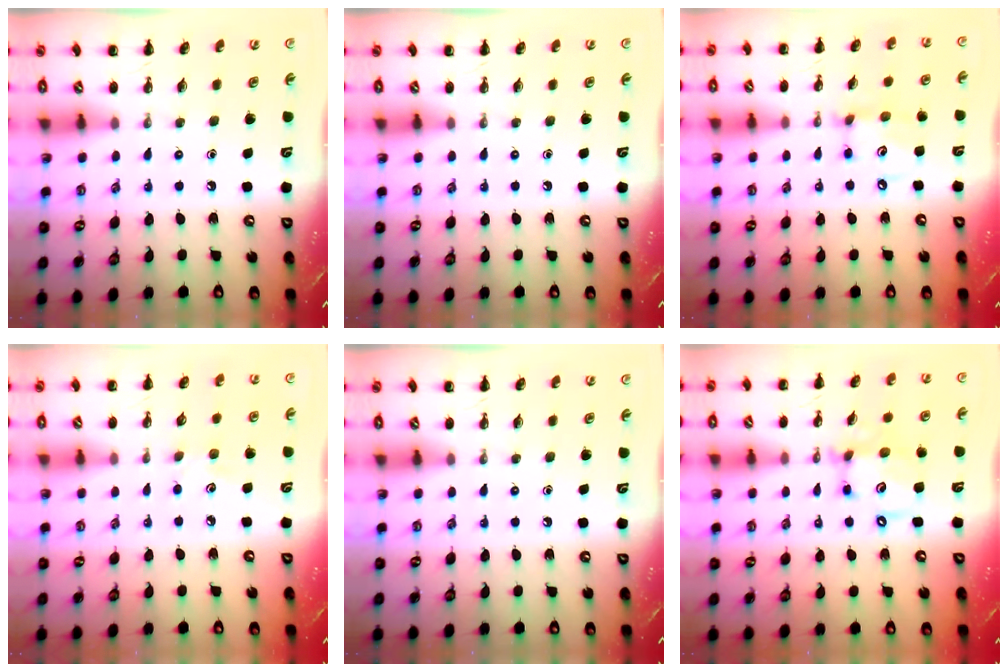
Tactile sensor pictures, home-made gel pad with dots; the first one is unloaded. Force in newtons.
{"total": 0.0}
{"total": 6.7, "press": 6.7, "slide": 0.6}
{"total": 3.2, "press": 3.1, "slide": 0.8}
{"total": 0.0}
{"total": 12.6, "press": 12.3, "slide": 2.6}